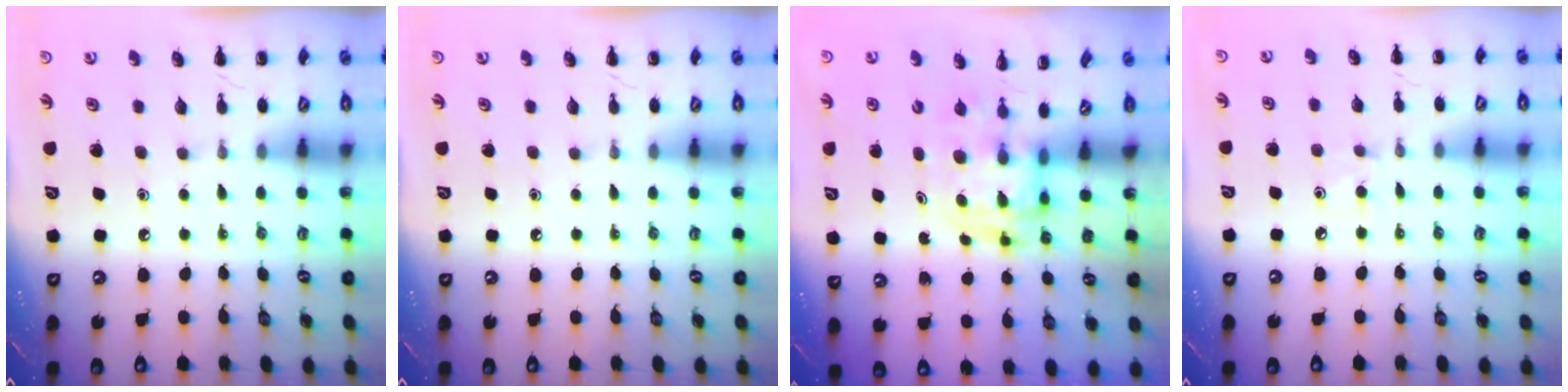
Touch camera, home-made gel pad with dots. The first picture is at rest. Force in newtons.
{"total": 0.0}
{"total": 3.5, "press": 3.4, "slide": 0.6}
{"total": 2.9, "press": 2.7, "slide": 1.1}